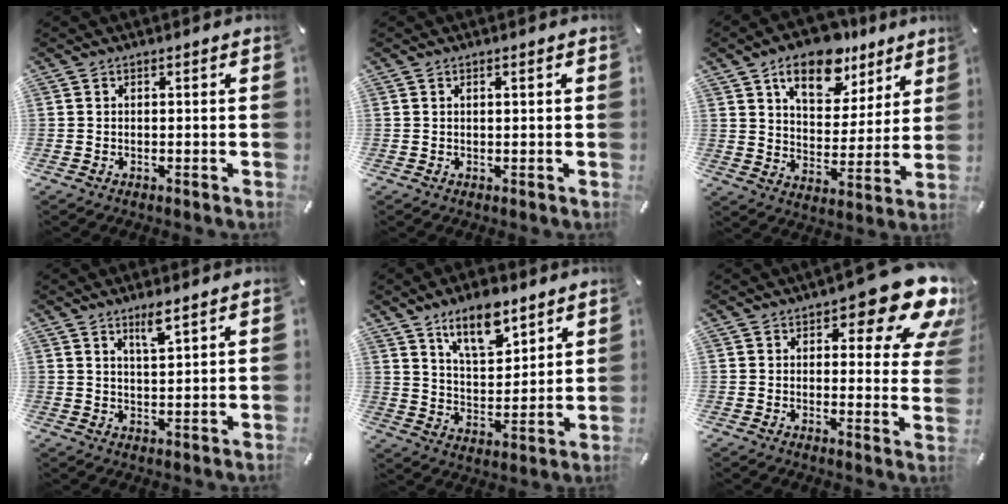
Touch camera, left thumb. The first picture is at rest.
{"total": 0.5, "force": [0.3, 0.1, 0.4], "torque": [-0.007, 0.002, 0.004]}
{"total": 14.7, "force": [10.1, 8.2, 6.9], "torque": [-0.097, -0.060, 0.177]}
{"total": 4.6, "force": [3.4, 0.8, 2.9], "torque": [-0.049, -0.014, 0.056]}
{"total": 12.3, "force": [8.8, 5.6, 6.4], "torque": [-0.103, -0.042, 0.156]}
{"total": 14.0, "force": [8.4, 5.5, 9.8], "torque": [-0.113, -0.061, 0.140]}